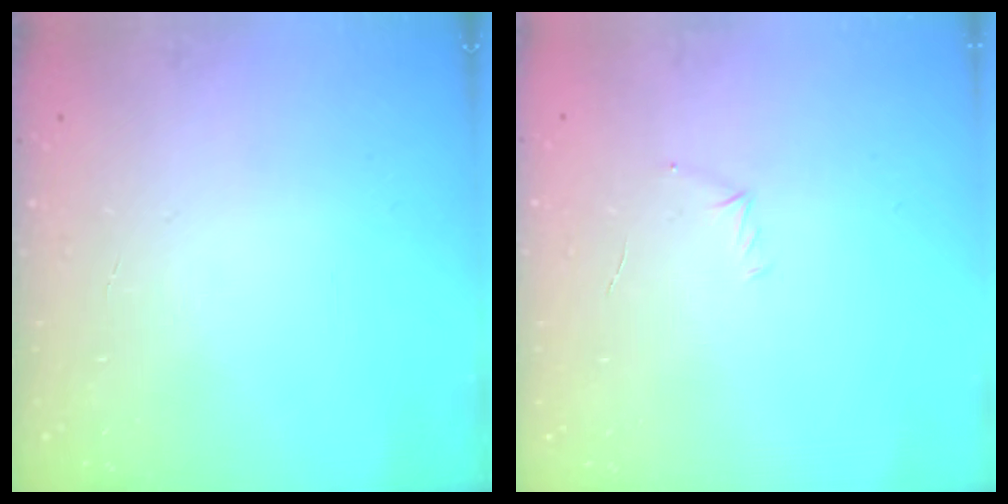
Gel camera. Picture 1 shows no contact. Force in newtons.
{"total": 4.7, "press": 4.5, "slide": 1.3}